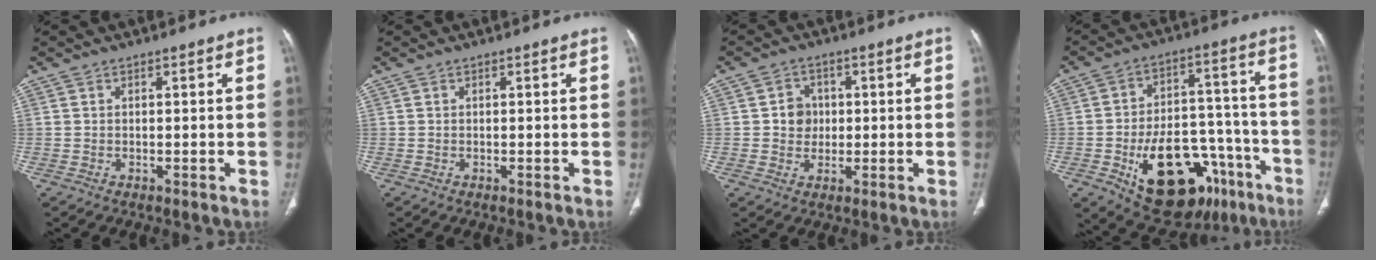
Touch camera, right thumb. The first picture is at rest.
{"total": 0.0}
{"total": 4.6, "force": [0.4, 4.2, 1.9], "torque": [-0.004, 0.005, 0.003]}
{"total": 24.5, "force": [-11.7, 13.8, 16.5], "torque": [-0.213, 0.067, -0.160]}